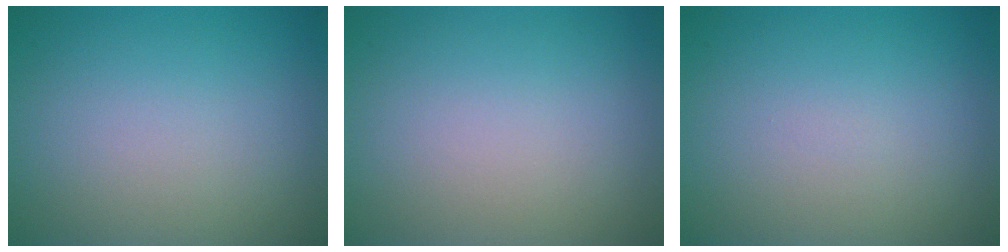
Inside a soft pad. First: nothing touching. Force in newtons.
{"total": 0.0}
{"total": 0.0}